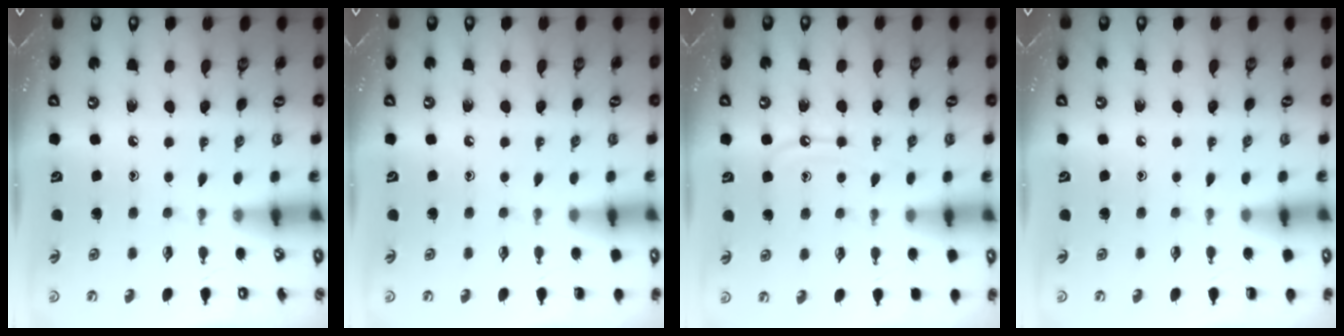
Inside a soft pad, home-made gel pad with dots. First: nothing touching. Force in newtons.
{"total": 0.0}
{"total": 8.2, "press": 8.1, "slide": 0.9}
{"total": 0.0}